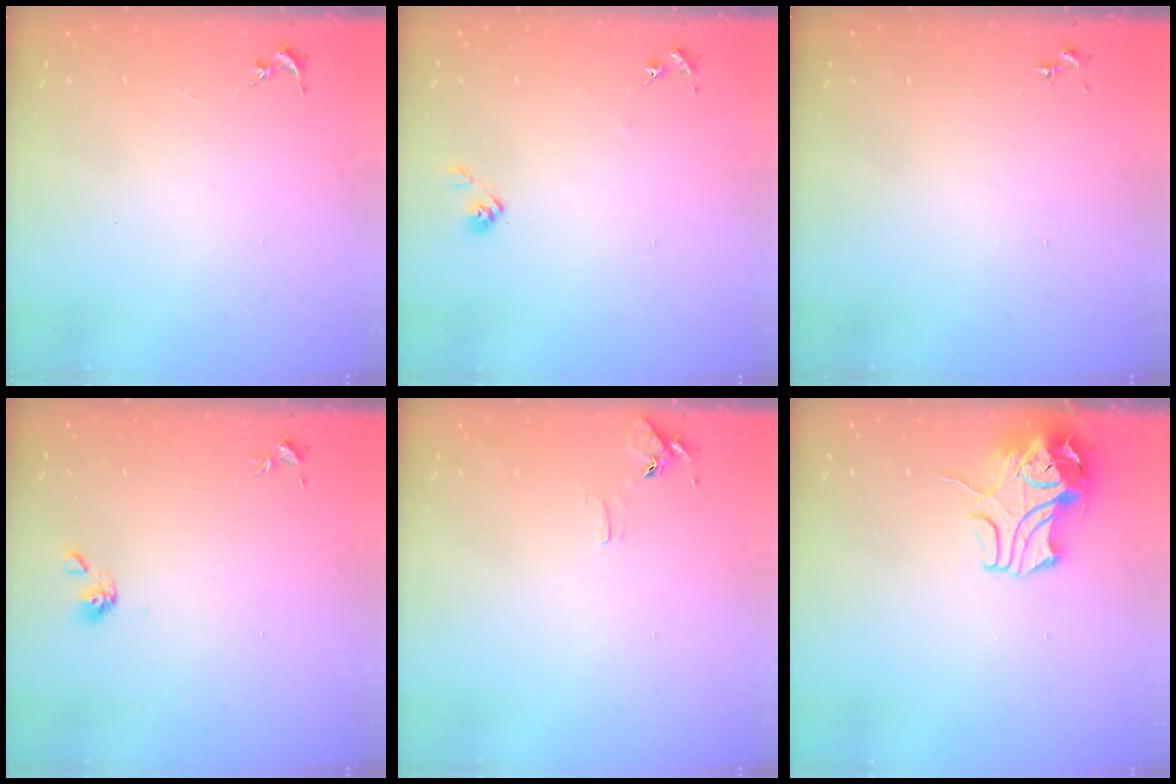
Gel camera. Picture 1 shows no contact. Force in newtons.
{"total": 6.2, "press": 6.2, "slide": 0.5}
{"total": 0.0}
{"total": 4.7, "press": 4.5, "slide": 1.3}
{"total": 6.2, "press": 6.1, "slide": 0.6}
{"total": 10.8, "press": 10.6, "slide": 1.6}